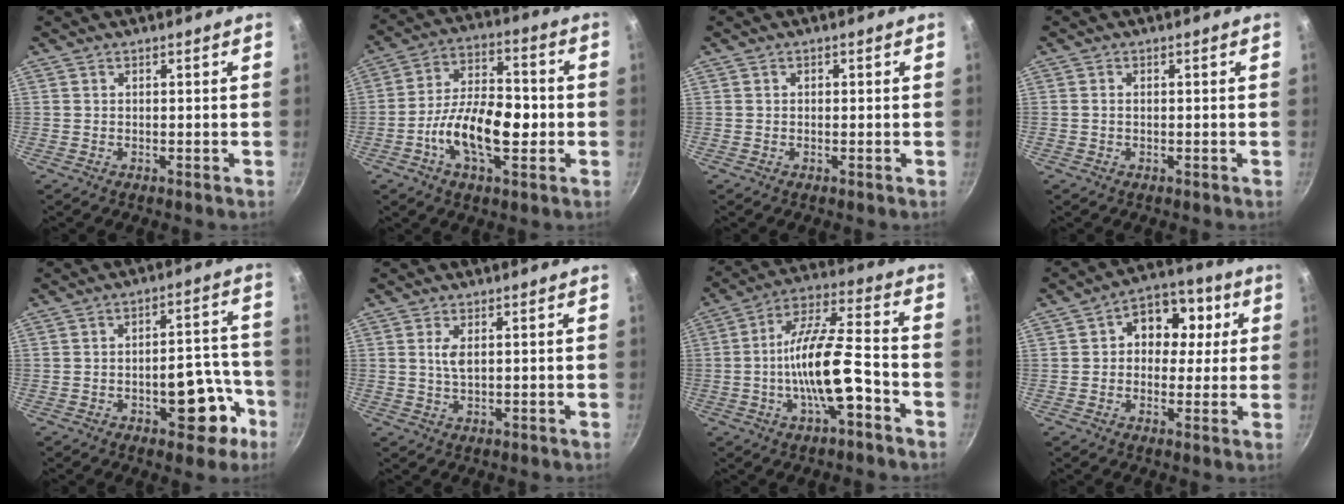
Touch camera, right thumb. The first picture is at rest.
{"total": 14.5, "force": [-3.2, 7.3, 12.2], "torque": [-0.190, 0.040, -0.065]}
{"total": 0.7, "force": [0.1, 0.7, 0.4], "torque": [-0.002, 0.005, 0.000]}
{"total": 0.8, "force": [-0.1, 0.6, 0.6], "torque": [-0.010, 0.003, -0.002]}
{"total": 11.5, "force": [-5.1, 6.0, 8.4], "torque": [-0.057, 0.049, -0.062]}
{"total": 2.7, "force": [0.7, 1.2, 2.3], "torque": [-0.044, -0.004, 0.015]}
{"total": 15.0, "force": [-4.9, 4.6, 13.4], "torque": [-0.232, 0.041, -0.096]}
{"total": 11.1, "force": [2.2, 8.7, 6.5], "torque": [-0.047, 0.012, 0.014]}